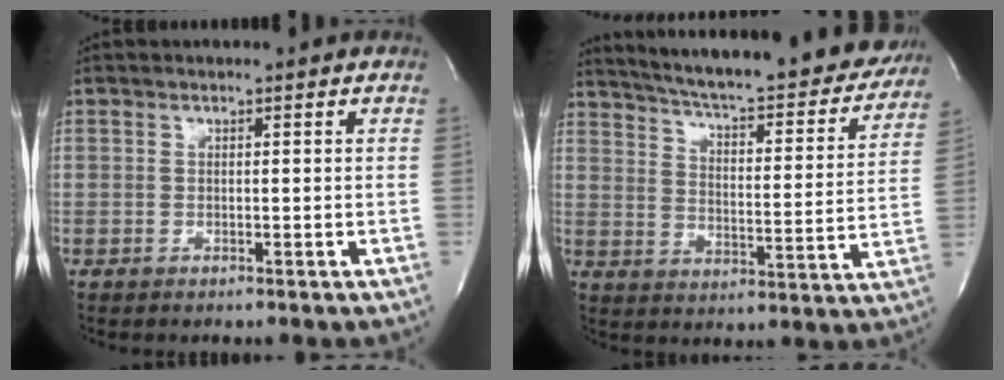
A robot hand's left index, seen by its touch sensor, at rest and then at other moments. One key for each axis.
{"total": 28.8, "fx": 25.4, "fy": 5.7, "fz": 12.4, "tx": -0.203, "ty": -0.055, "tz": 0.319}